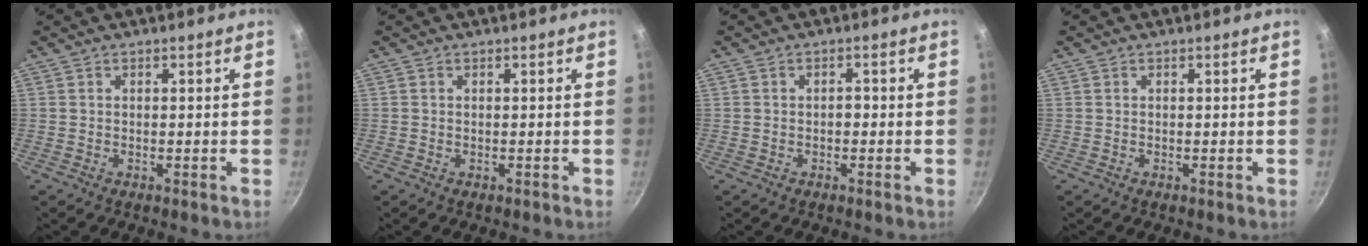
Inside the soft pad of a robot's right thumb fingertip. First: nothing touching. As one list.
[{"total": 0.0}, {"total": 1.3, "force": [-0.4, 0.9, 0.9], "torque": [-0.011, 0.009, -0.006]}, {"total": 0.0}]